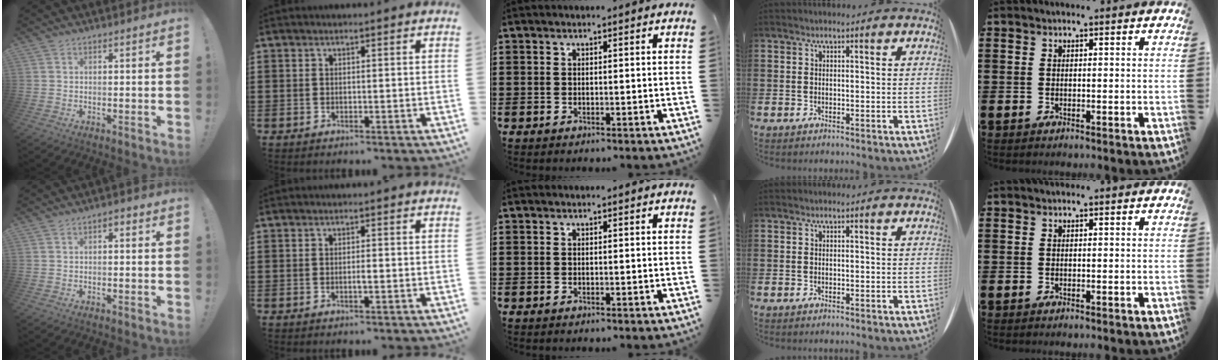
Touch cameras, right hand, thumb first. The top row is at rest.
{"thumb": {"total": 1.5, "force": [-1.0, 0.9, 0.6], "torque": [-0.013, 0.008, -0.019]}, "index": {"total": 1.1, "force": [-0.3, 0.2, 1.1], "torque": [-0.021, -0.001, -0.005]}}